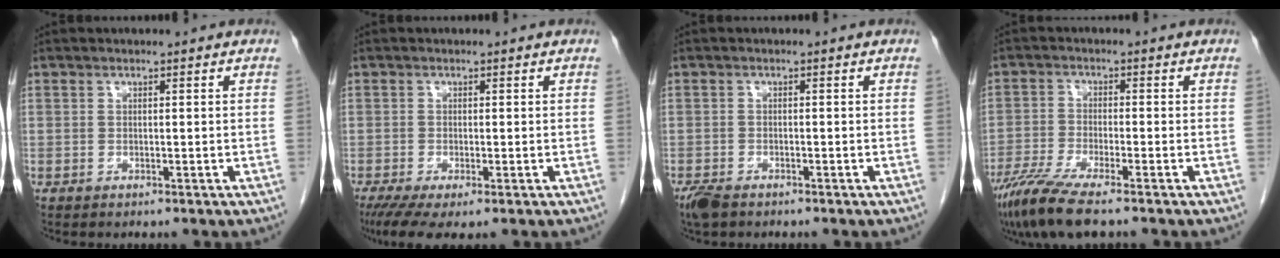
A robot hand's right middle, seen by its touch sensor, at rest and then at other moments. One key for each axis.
{"total": 5.2, "fx": -3.2, "fy": 1.0, "fz": 4.0, "tx": -0.068, "ty": -0.018, "tz": -0.056}
{"total": 3.5, "fx": -2.7, "fy": 1.4, "fz": 1.8, "tx": -0.040, "ty": -0.008, "tz": -0.047}
{"total": 7.9, "fx": -6.1, "fy": 0.2, "fz": 5.1, "tx": -0.097, "ty": -0.023, "tz": -0.112}